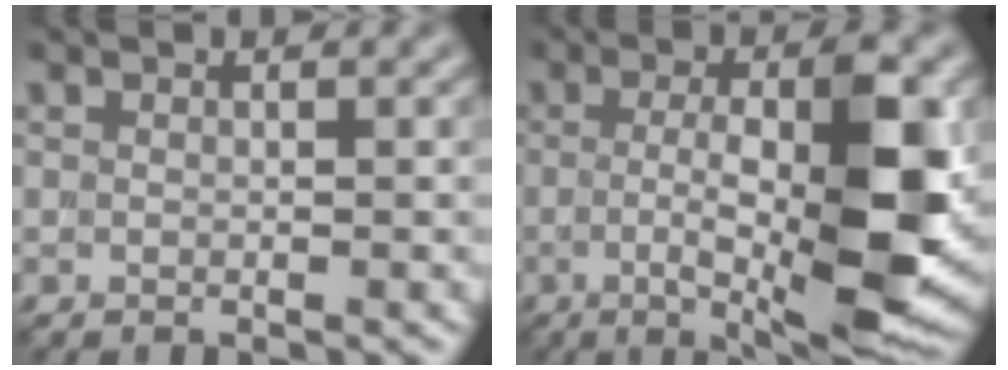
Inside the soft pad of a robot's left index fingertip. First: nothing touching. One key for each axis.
{"total": 10.5, "fx": -1.2, "fy": 2.5, "fz": 10.1, "tx": -0.158, "ty": -0.001, "tz": -0.020}